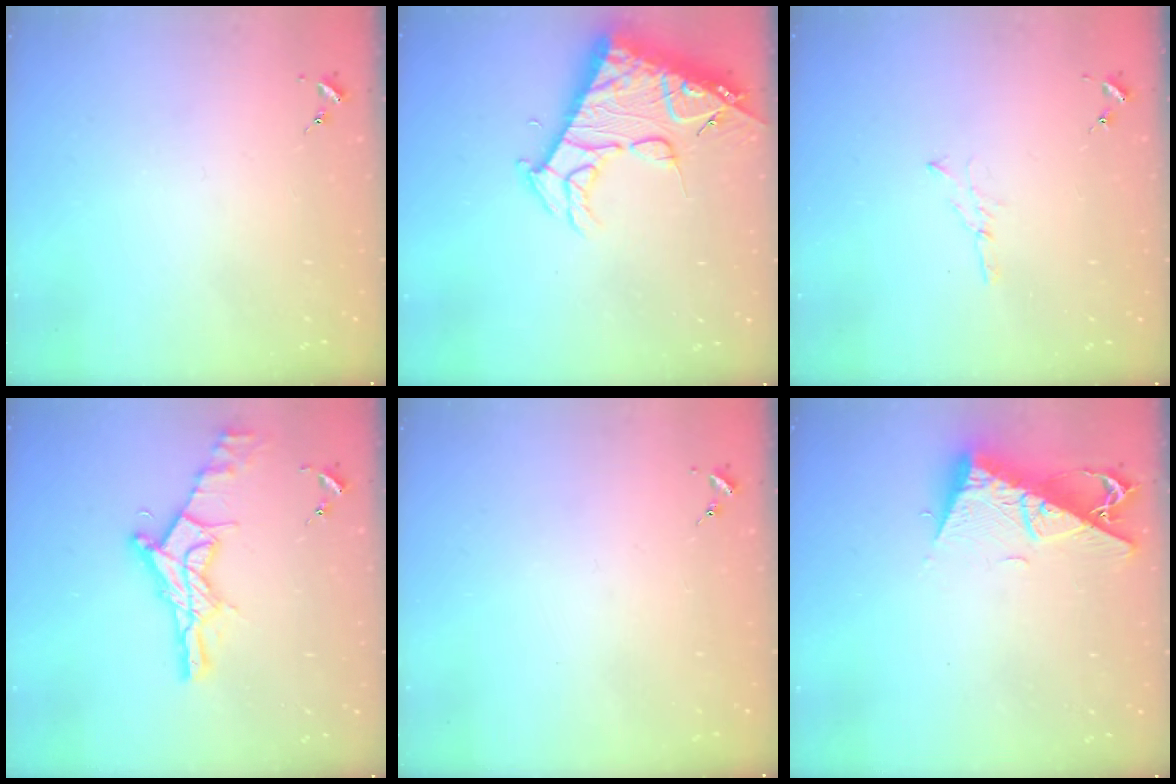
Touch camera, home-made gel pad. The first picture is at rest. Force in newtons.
{"total": 18.5, "press": 18.4, "slide": 1.9}
{"total": 2.8, "press": 2.8, "slide": 0.3}
{"total": 17.3, "press": 17.2, "slide": 1.4}
{"total": 0.0}
{"total": 13.5, "press": 13.5, "slide": 1.1}